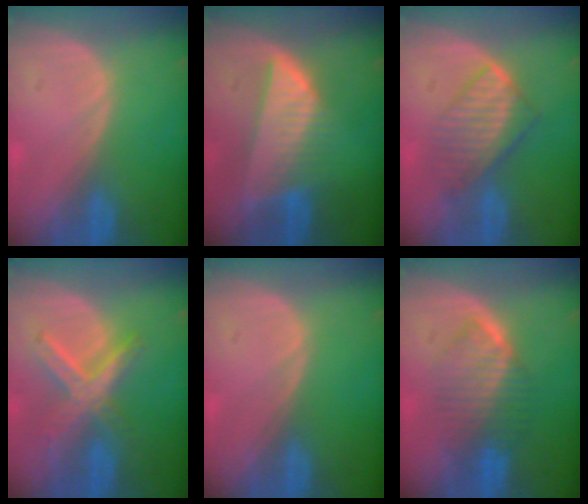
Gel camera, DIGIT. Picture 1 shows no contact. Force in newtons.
{"total": 8.3, "press": 7.3, "slide": 3.9}
{"total": 6.6, "press": 6.4, "slide": 1.8}
{"total": 7.4, "press": 6.4, "slide": 3.7}
{"total": 0.0}
{"total": 6.6, "press": 6.5, "slide": 1.0}